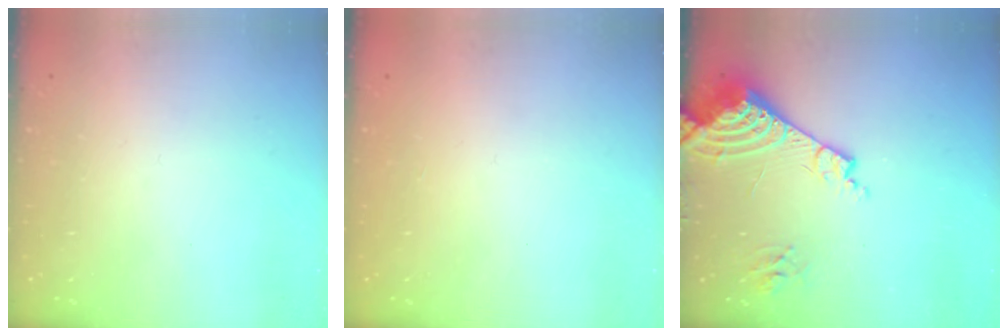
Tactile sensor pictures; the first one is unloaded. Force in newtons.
{"total": 1.0, "press": 0.9, "slide": 0.4}
{"total": 13.2, "press": 13.1, "slide": 1.7}